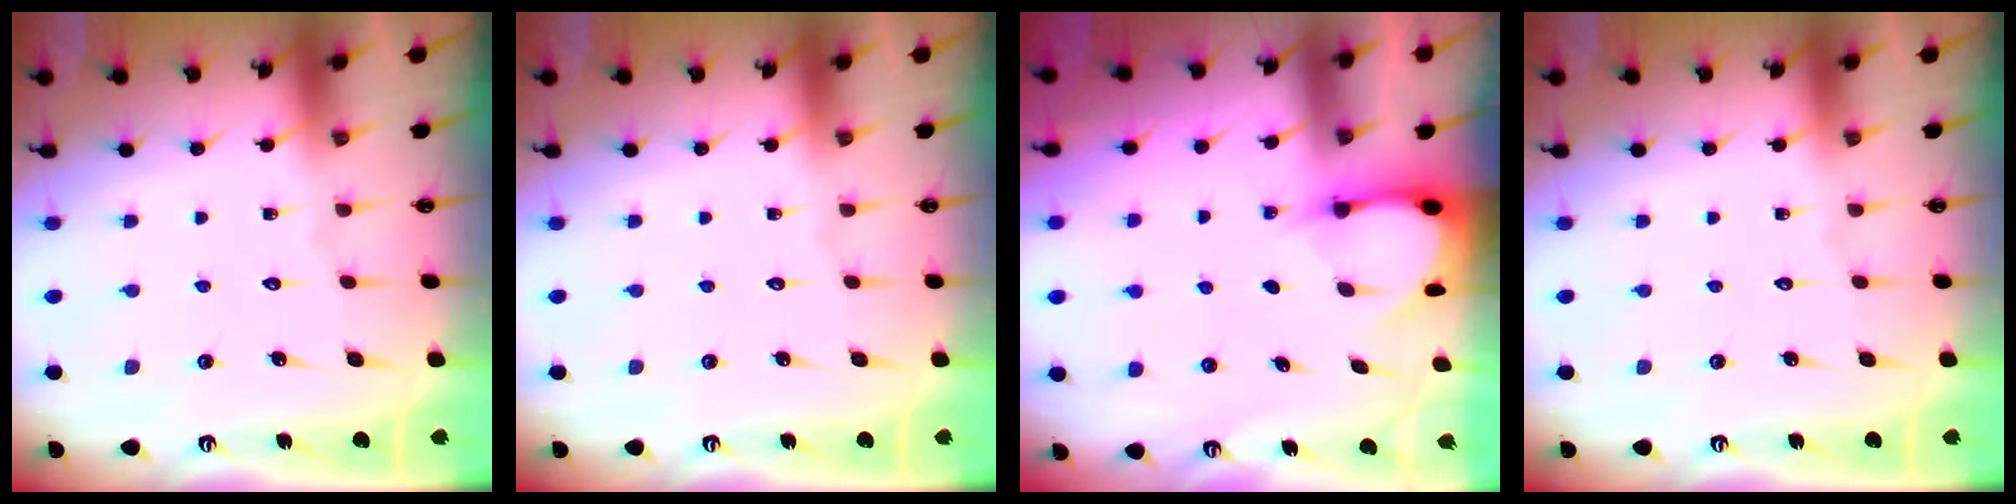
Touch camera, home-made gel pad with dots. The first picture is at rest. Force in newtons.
{"total": 0.0}
{"total": 3.2, "press": 3.2, "slide": 0.3}
{"total": 0.0}